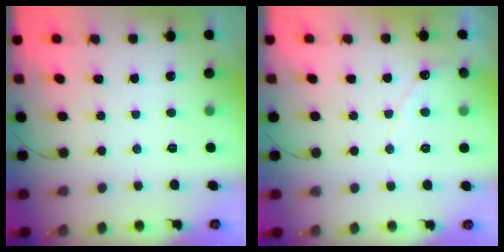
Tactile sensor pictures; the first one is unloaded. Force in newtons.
{"total": 3.7, "press": 3.6, "slide": 0.3}